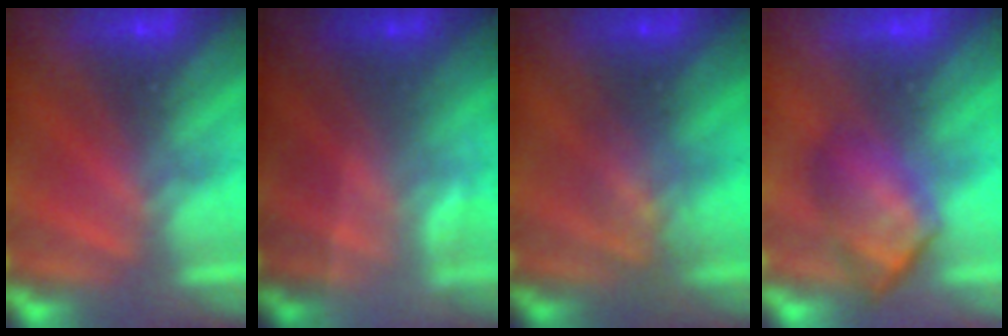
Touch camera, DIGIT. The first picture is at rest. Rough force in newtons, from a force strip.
{"total": 1.7}
{"total": 2.7}
{"total": 4.6}